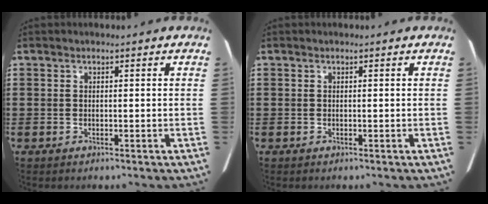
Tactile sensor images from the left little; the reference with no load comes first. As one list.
[{"total": 0.0}]